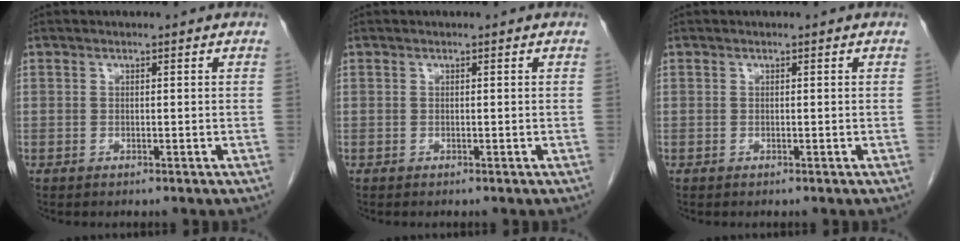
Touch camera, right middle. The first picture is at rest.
{"total": 0.0}
{"total": 0.0}